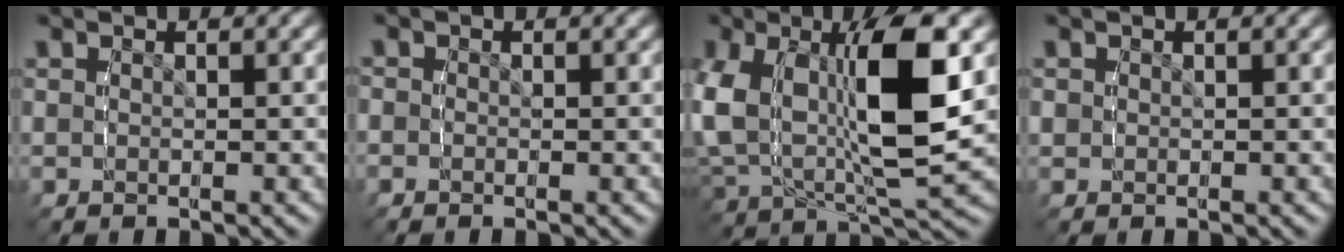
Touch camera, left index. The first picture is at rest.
{"total": 1.1, "force": [-0.8, 0.7, -0.3], "torque": [-0.003, -0.007, -0.014]}
{"total": 13.4, "force": [0.3, 8.6, 10.3], "torque": [-0.231, -0.032, 0.014]}
{"total": 0.6, "force": [0.0, 0.6, -0.1], "torque": [0.003, 0.001, 0.000]}